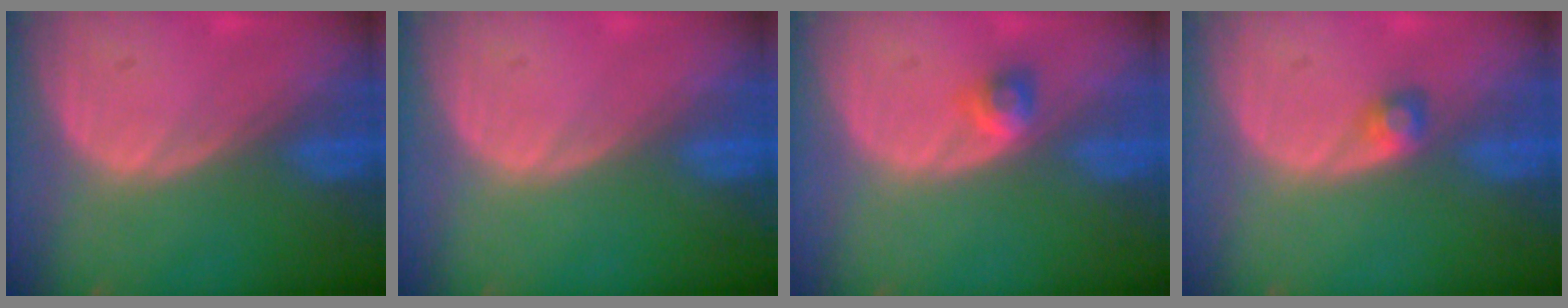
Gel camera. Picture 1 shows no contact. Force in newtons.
{"total": 0.0}
{"total": 2.6, "press": 2.2, "slide": 1.4}
{"total": 1.9, "press": 1.8, "slide": 0.2}